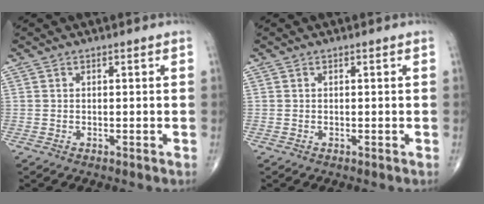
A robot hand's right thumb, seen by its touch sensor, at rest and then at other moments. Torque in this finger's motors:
{"motor_torque": [0.01, 0.00, -0.01, 0.01, 0.01]}